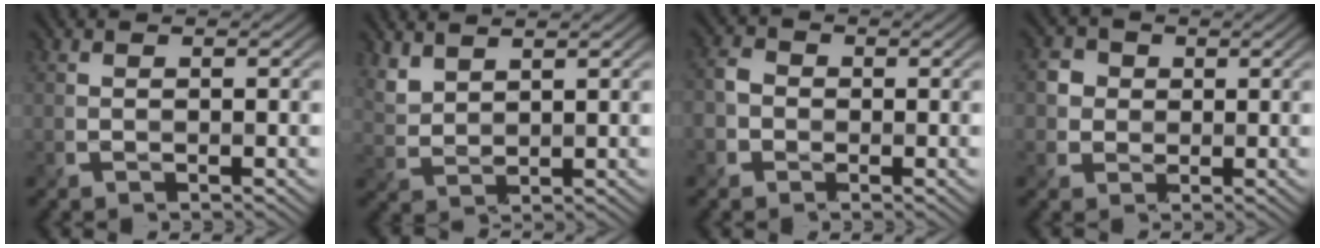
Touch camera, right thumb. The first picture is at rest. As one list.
[{"total": 3.2, "force": [2.6, 1.3, 1.4], "torque": [-0.045, -0.001, 0.065]}, {"total": 3.0, "force": [-1.0, 2.6, 1.1], "torque": [-0.032, 0.000, -0.023]}, {"total": 3.0, "force": [0.4, 2.9, 0.7], "torque": [-0.027, 0.001, 0.005]}]